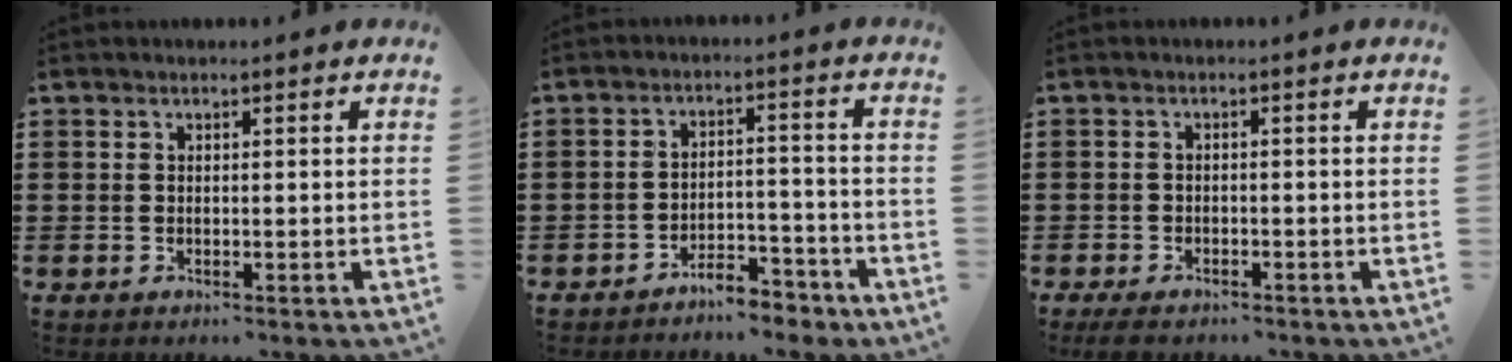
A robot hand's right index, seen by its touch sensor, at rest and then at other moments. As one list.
[{"total": 5.1, "force": [-4.7, 1.1, 1.4], "torque": [-0.024, 0.012, -0.094]}, {"total": 1.9, "force": [-1.8, 0.5, 0.6], "torque": [-0.019, -0.001, -0.038]}]